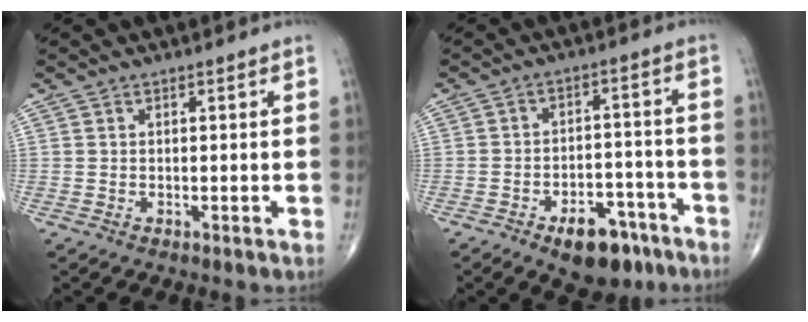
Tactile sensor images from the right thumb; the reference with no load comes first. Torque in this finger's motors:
{"motor_torque": [3.78, 1.23, 0.61, -0.77, 0.03]}